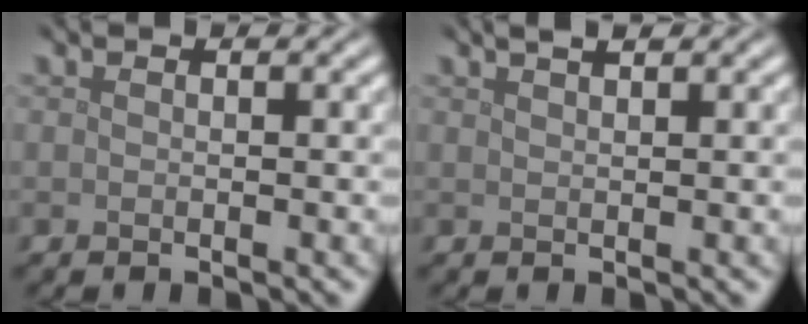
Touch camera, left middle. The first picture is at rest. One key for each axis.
{"total": 1.8, "fx": 1.2, "fy": 0.6, "fz": 1.2, "tx": -0.004, "ty": 0.002, "tz": 0.006}